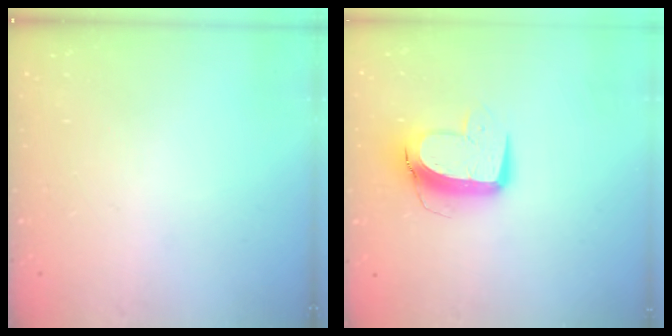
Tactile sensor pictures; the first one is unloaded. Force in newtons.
{"total": 11.1, "press": 11.1, "slide": 0.9}